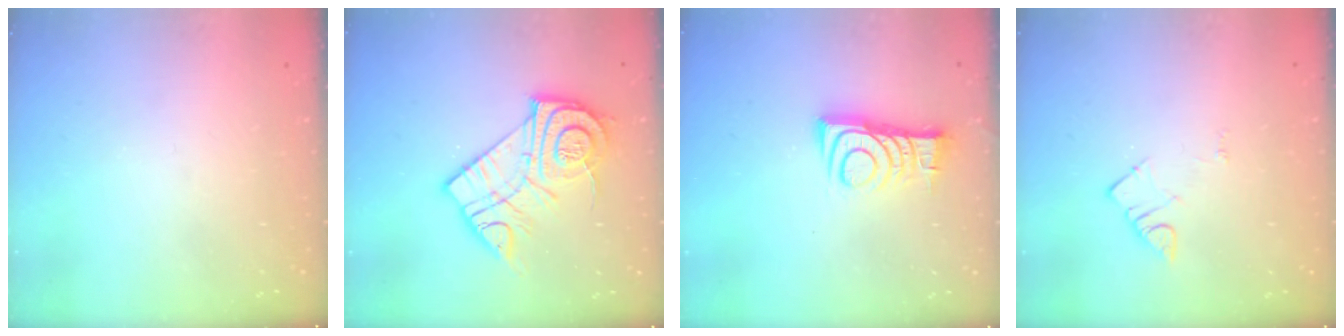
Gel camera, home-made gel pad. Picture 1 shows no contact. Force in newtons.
{"total": 16.0, "press": 16.0, "slide": 1.2}
{"total": 10.7, "press": 10.7, "slide": 0.4}
{"total": 3.4, "press": 3.4, "slide": 0.5}